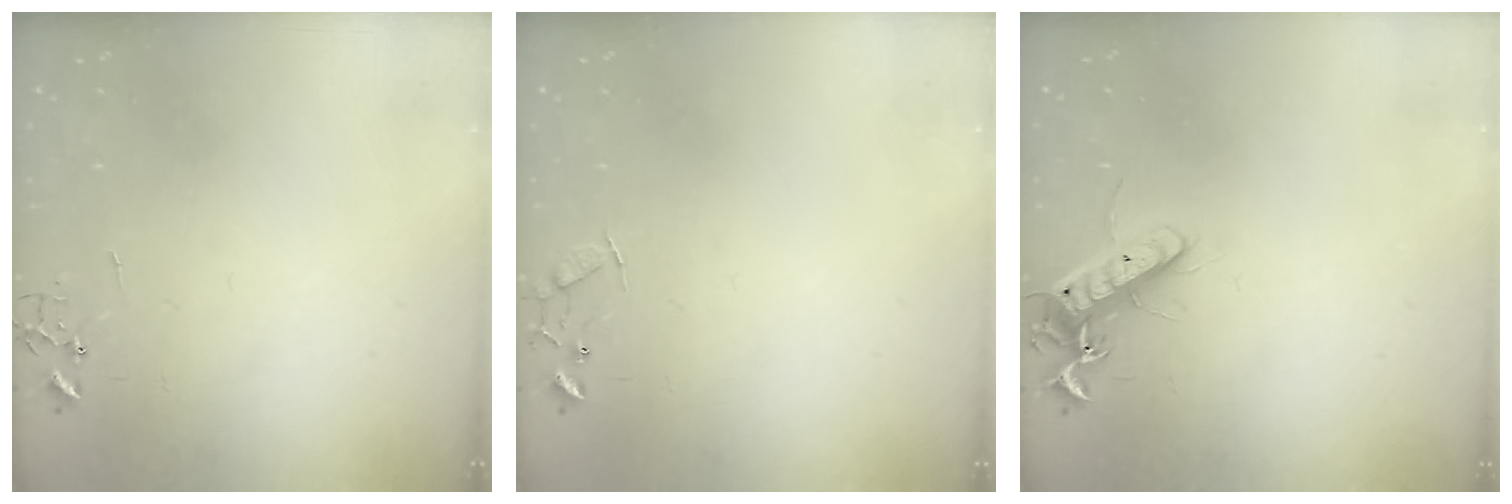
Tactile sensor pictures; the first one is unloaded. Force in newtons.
{"total": 7.7, "press": 7.6, "slide": 0.5}
{"total": 12.4, "press": 12.4, "slide": 1.1}